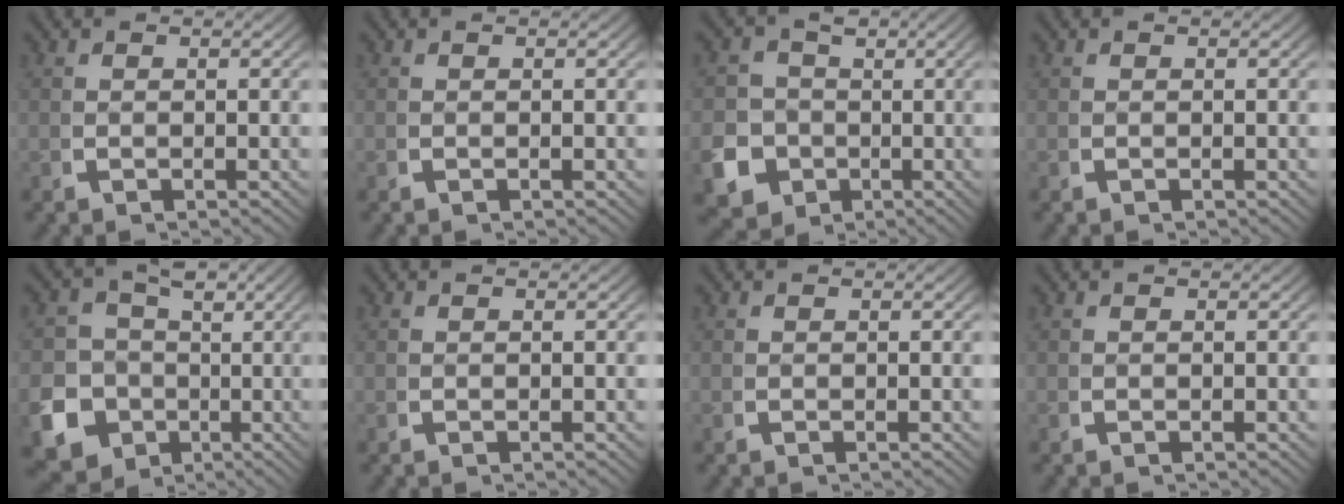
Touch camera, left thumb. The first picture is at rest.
{"total": 0.0}
{"total": 12.5, "force": [-3.0, 11.2, 4.6], "torque": [-0.095, -0.044, -0.051]}
{"total": 0.0}
{"total": 14.6, "force": [-4.7, 12.9, 5.1], "torque": [-0.122, -0.057, -0.079]}
{"total": 0.6, "force": [0.3, -0.5, -0.2], "torque": [0.006, -0.002, 0.007]}
{"total": 0.0}
{"total": 0.0}